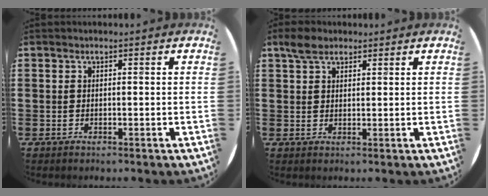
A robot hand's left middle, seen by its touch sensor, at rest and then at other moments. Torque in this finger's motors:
{"motor_torque": [0.80, -0.78, -0.02, 0.01]}